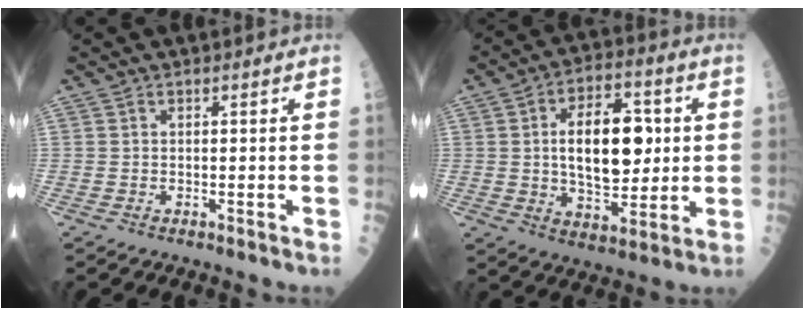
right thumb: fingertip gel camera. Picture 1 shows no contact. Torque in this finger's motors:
{"motor_torque": [1.82, 2.14, 0.71, -0.49, 0.40]}